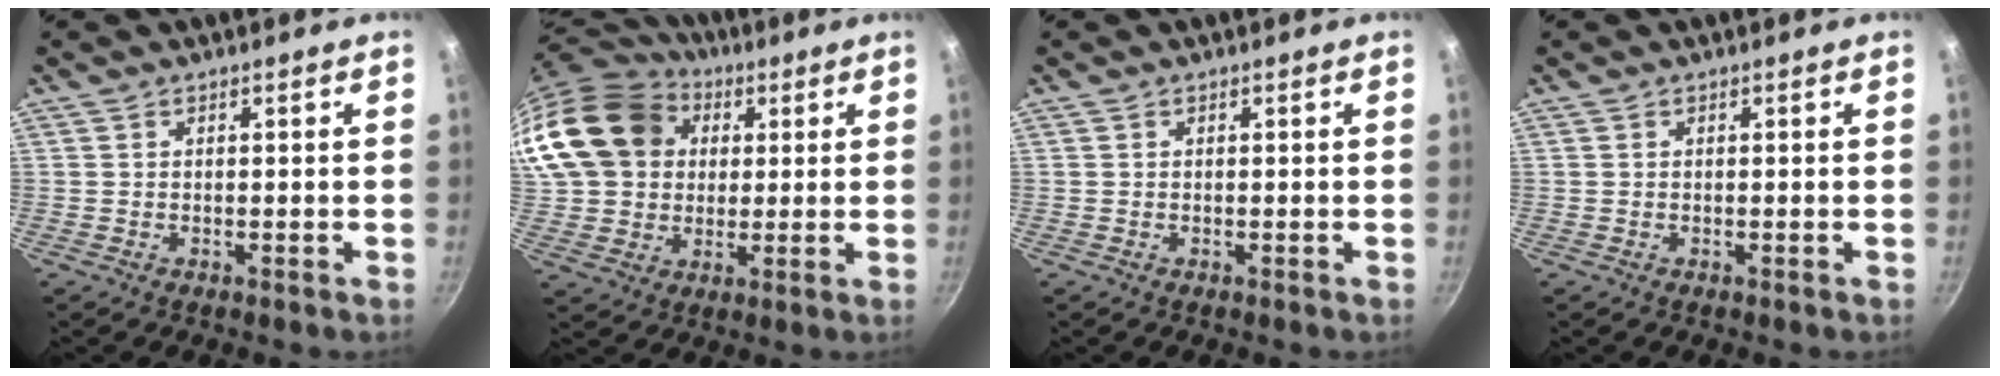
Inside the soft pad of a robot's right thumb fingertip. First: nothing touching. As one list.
[{"total": 20.3, "force": [5.4, 16.3, 10.8], "torque": [-0.193, 0.022, 0.098]}, {"total": 0.0}, {"total": 0.0}]